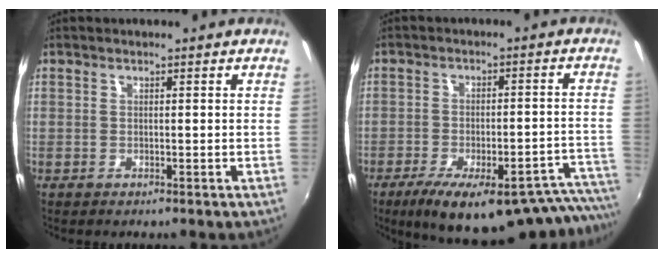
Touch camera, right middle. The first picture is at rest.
{"total": 20.3, "force": [-15.9, 4.5, 11.7], "torque": [-0.149, -0.019, -0.210]}